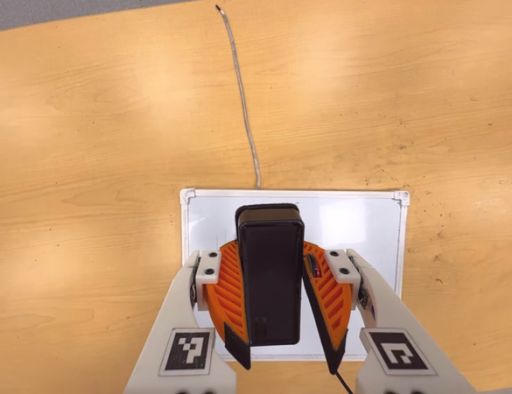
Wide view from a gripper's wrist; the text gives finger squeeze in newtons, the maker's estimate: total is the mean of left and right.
{"total": 8.2, "left": 8.4, "right": 8.0}